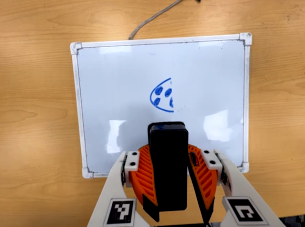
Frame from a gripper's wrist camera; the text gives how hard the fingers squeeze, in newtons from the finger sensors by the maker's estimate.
{"total": 10.6, "left": 10.0, "right": 11.2}